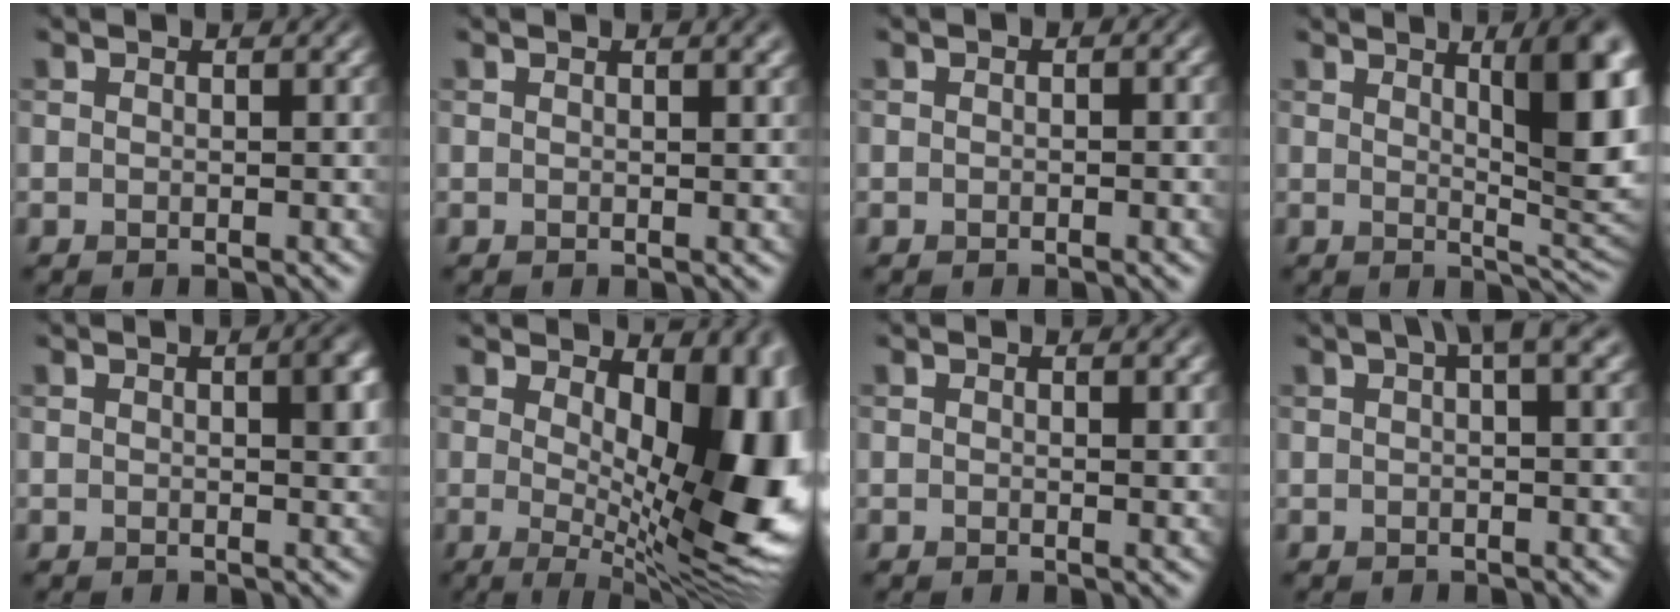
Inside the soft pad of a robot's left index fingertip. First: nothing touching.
{"total": 1.5, "force": [0.9, 0.5, 1.1], "torque": [-0.008, 0.004, 0.013]}
{"total": 0.9, "force": [-0.1, 0.5, 0.8], "torque": [-0.011, 0.001, -0.002]}
{"total": 10.4, "force": [3.0, 3.2, 9.4], "torque": [-0.087, 0.008, 0.041]}
{"total": 2.8, "force": [0.8, 0.7, 2.6], "torque": [-0.026, 0.006, 0.011]}
{"total": 12.6, "force": [1.5, 5.5, 11.3], "torque": [-0.114, -0.010, 0.028]}
{"total": 1.0, "force": [0.5, 0.2, 0.8], "torque": [-0.009, -0.003, 0.009]}
{"total": 3.4, "force": [1.6, 0.5, 2.9], "torque": [-0.036, 0.009, 0.023]}